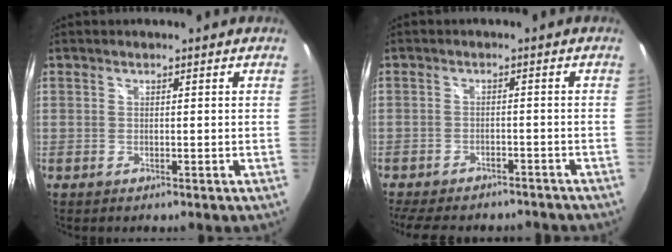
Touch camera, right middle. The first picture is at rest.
{"total": 13.2, "force": [-11.1, 4.6, 5.4], "torque": [-0.122, -0.020, -0.156]}